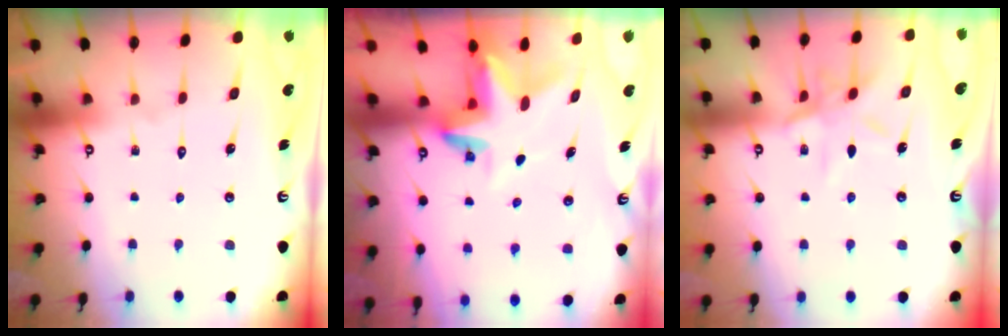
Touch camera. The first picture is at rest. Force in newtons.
{"total": 4.6, "press": 4.6, "slide": 0.2}
{"total": 9.1, "press": 9.1, "slide": 0.7}